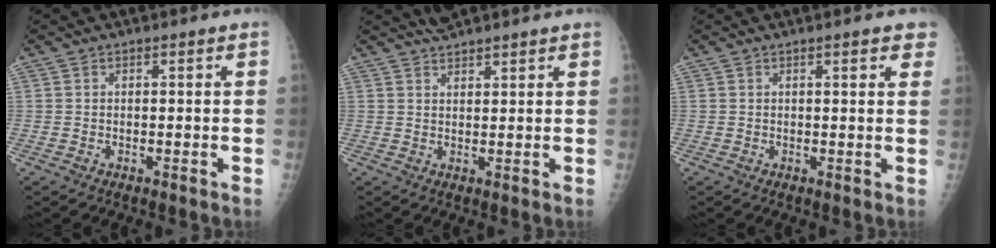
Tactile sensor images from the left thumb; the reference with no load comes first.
{"total": 3.9, "force": [3.6, 0.7, 1.3], "torque": [-0.008, 0.001, 0.060]}
{"total": 3.9, "force": [2.7, 0.9, 2.7], "torque": [-0.013, 0.000, 0.026]}